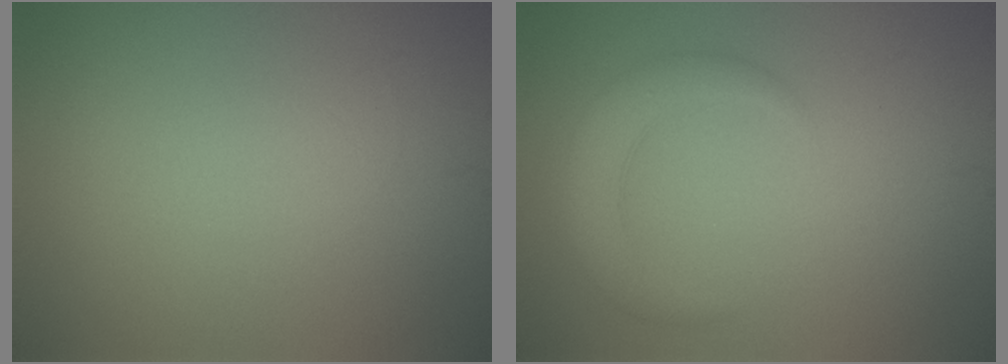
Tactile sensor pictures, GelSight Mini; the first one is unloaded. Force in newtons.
{"total": 3.0, "press": 3.0, "slide": 0.1}